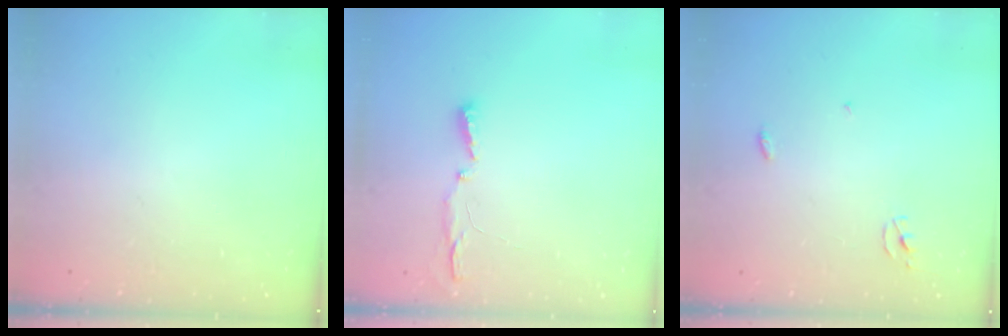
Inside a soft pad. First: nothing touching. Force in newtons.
{"total": 3.5, "press": 3.4, "slide": 0.8}
{"total": 2.3, "press": 2.3, "slide": 0.1}